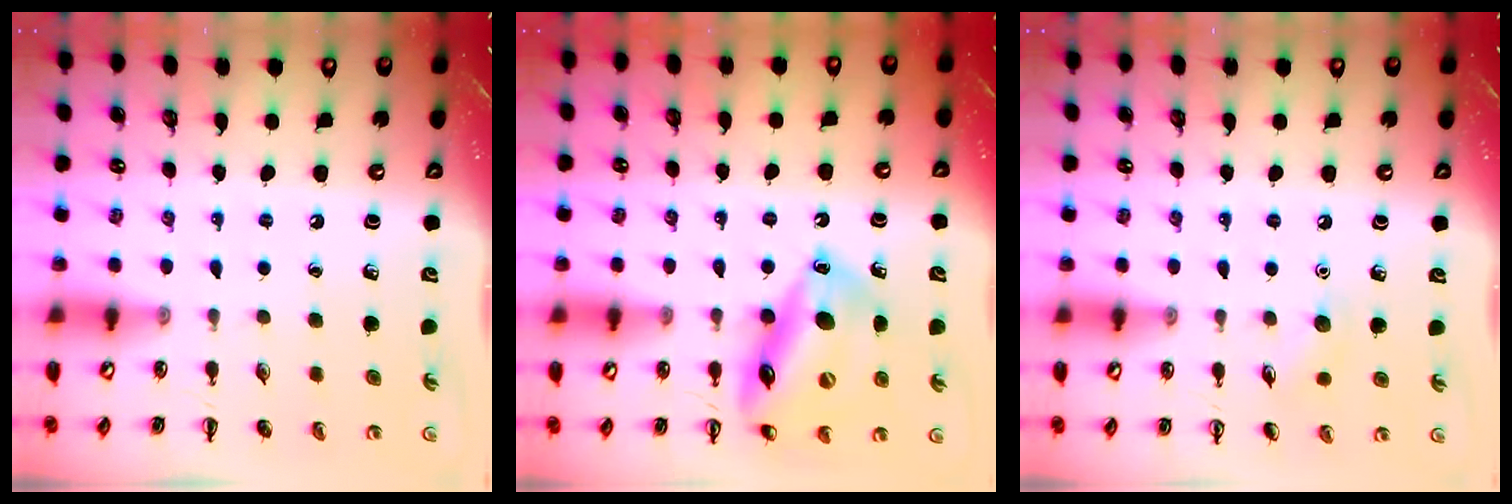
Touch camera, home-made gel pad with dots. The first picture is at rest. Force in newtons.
{"total": 17.3, "press": 17.1, "slide": 2.7}
{"total": 6.0, "press": 5.7, "slide": 1.8}